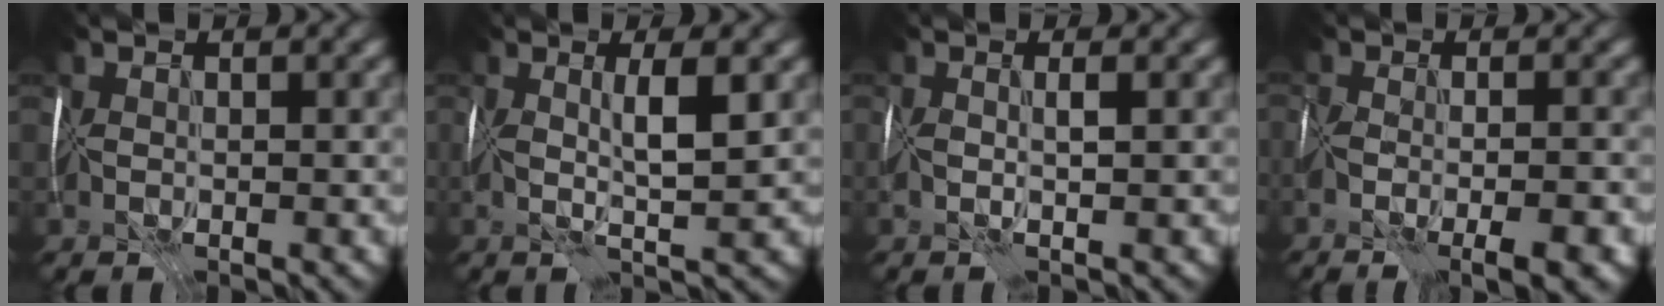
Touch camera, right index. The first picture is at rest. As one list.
[{"total": 3.7, "force": [0.8, 0.6, 3.6], "torque": [-0.063, 0.002, 0.011]}, {"total": 1.6, "force": [0.2, 0.1, 1.5], "torque": [-0.030, 0.005, 0.000]}, {"total": 6.5, "force": [-3.4, 2.1, 5.2], "torque": [-0.072, -0.007, -0.046]}]